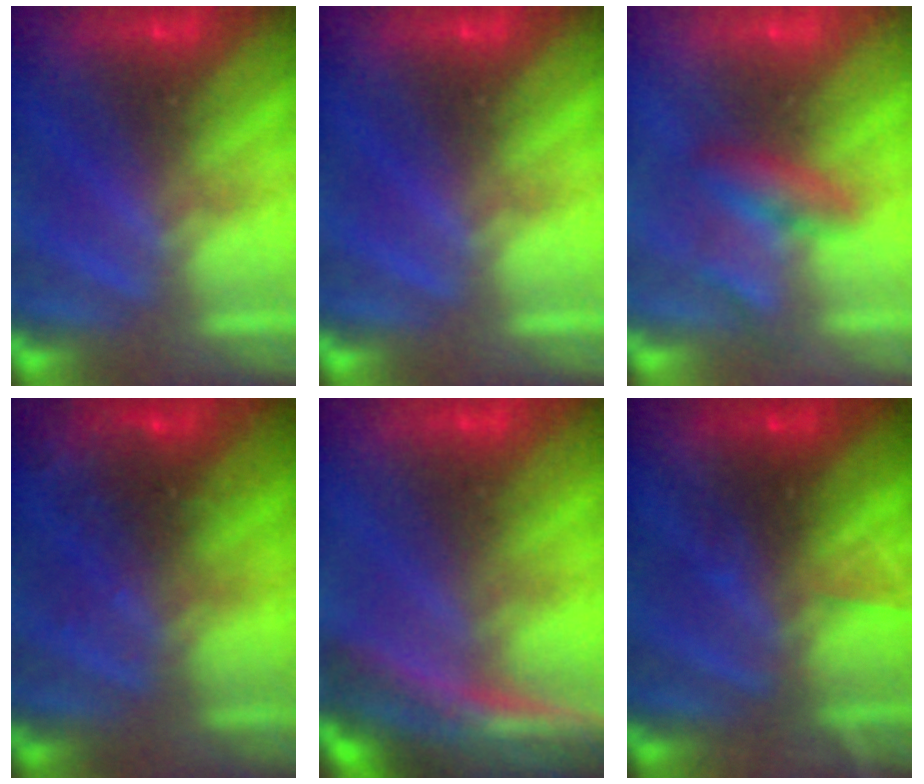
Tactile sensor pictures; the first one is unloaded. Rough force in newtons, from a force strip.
{"total": 0.0}
{"total": 2.2}
{"total": 8.8}
{"total": 7.7}
{"total": 3.2}